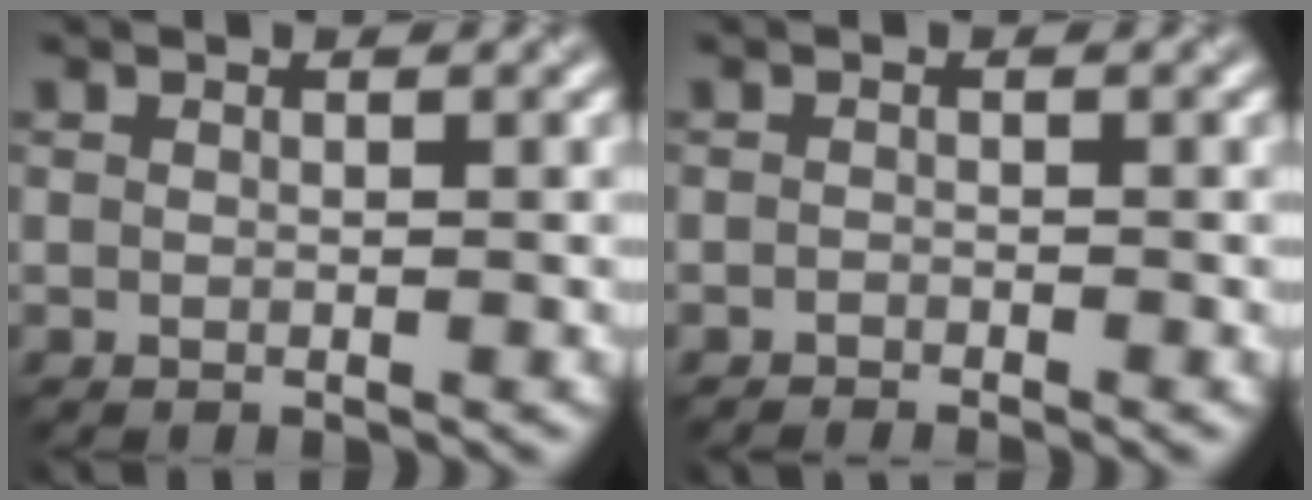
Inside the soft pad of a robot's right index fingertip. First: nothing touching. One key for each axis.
{"total": 1.1, "fx": -1.1, "fy": -0.1, "fz": 0.2, "tx": -0.004, "ty": 0.000, "tz": -0.023}